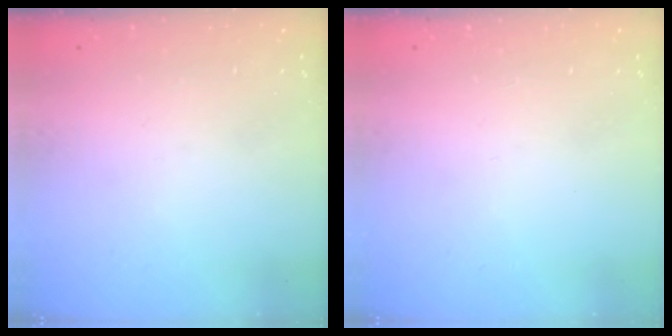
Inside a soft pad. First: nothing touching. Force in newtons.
{"total": 0.0}